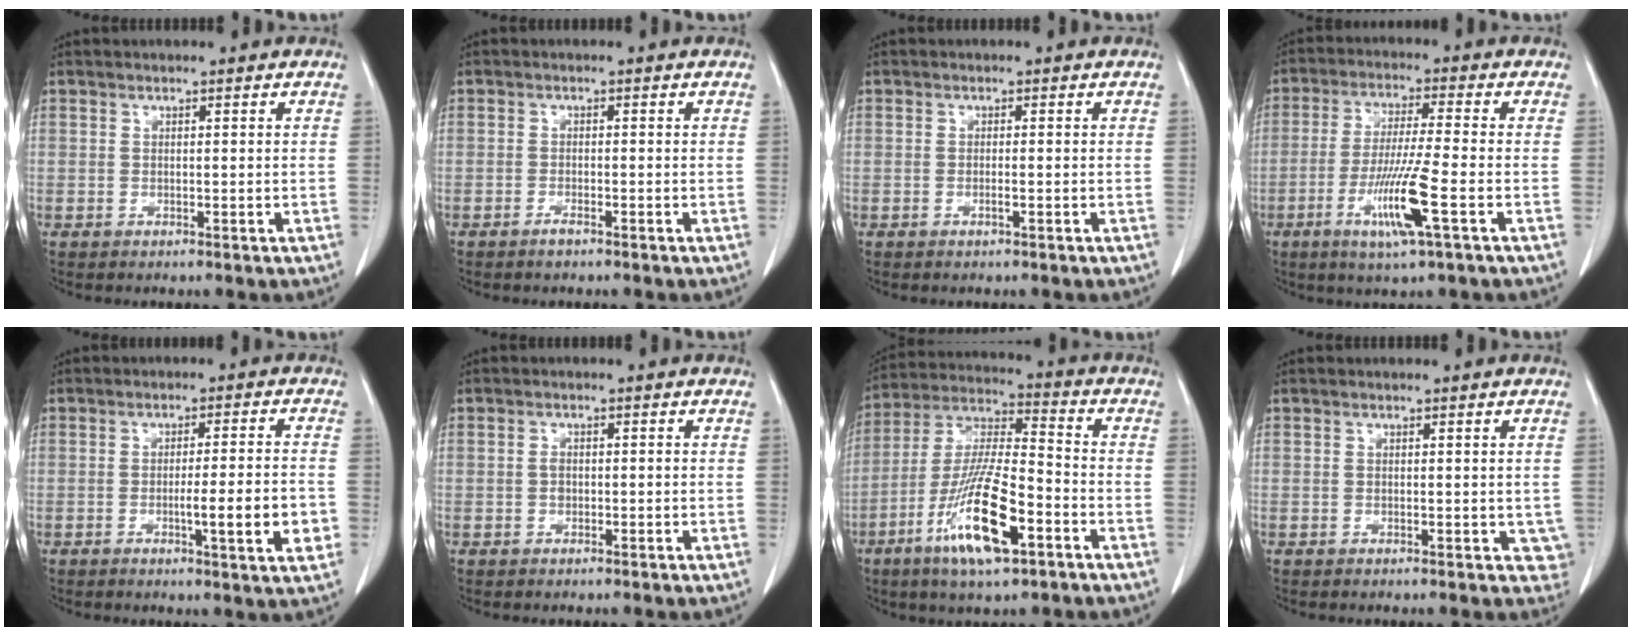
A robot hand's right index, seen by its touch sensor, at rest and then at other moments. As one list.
[{"total": 1.2, "force": [-1.0, 0.2, 0.7], "torque": [-0.016, -0.001, -0.016]}, {"total": 0.8, "force": [-0.3, -0.1, 0.7], "torque": [-0.012, 0.002, -0.003]}, {"total": 9.9, "force": [-3.7, -0.6, 9.2], "torque": [-0.176, -0.017, -0.070]}, {"total": 8.0, "force": [-2.1, 0.1, 7.7], "torque": [-0.103, -0.006, -0.027]}, {"total": 1.1, "force": [-0.2, 0.8, 0.8], "torque": [-0.011, 0.005, -0.001]}, {"total": 15.5, "force": [-7.0, 2.9, 13.5], "torque": [-0.272, -0.017, -0.126]}, {"total": 2.2, "force": [-0.1, 1.5, 1.6], "torque": [0.001, 0.004, 0.000]}]